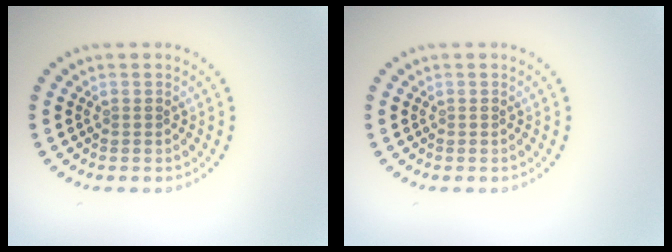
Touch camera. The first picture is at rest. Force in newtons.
{"total": 0.0}